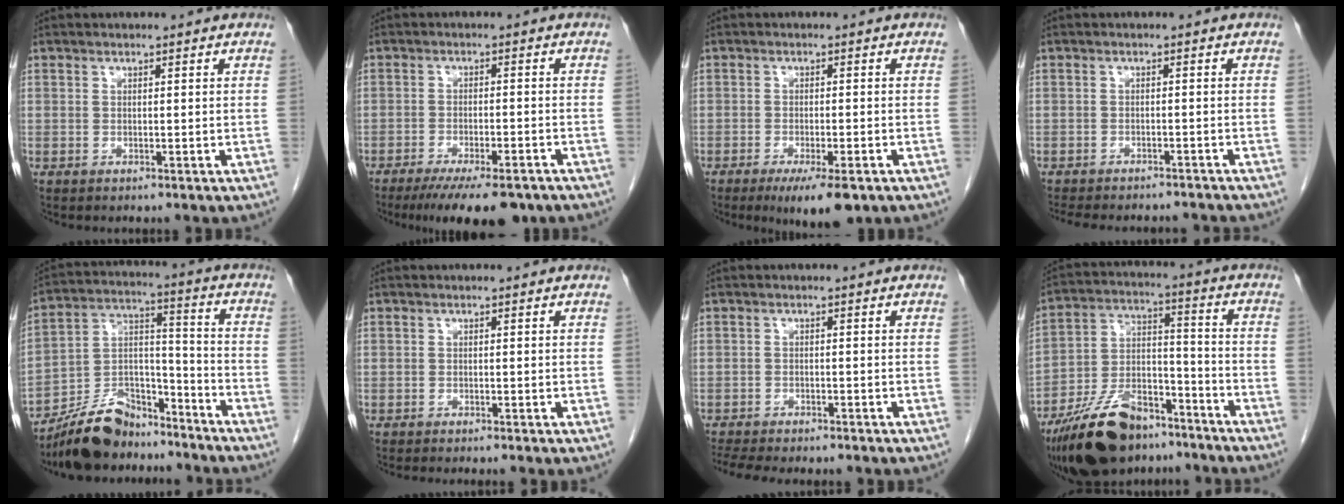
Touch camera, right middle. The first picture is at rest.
{"total": 11.6, "force": [-8.9, 2.7, 6.9], "torque": [-0.096, -0.014, -0.130]}
{"total": 6.8, "force": [-4.2, 1.3, 5.2], "torque": [-0.075, -0.015, -0.060]}
{"total": 12.4, "force": [-11.4, 2.6, 4.1], "torque": [-0.070, 0.003, -0.142]}
{"total": 12.8, "force": [-11.4, 4.6, 3.8], "torque": [-0.068, 0.032, -0.203]}
{"total": 2.5, "force": [-2.1, -0.2, 1.2], "torque": [-0.007, 0.002, -0.029]}
{"total": 9.3, "force": [-8.1, 2.0, 4.2], "torque": [-0.061, 0.002, -0.114]}
{"total": 16.9, "force": [-12.8, 6.9, 8.6], "torque": [-0.166, 0.015, -0.220]}